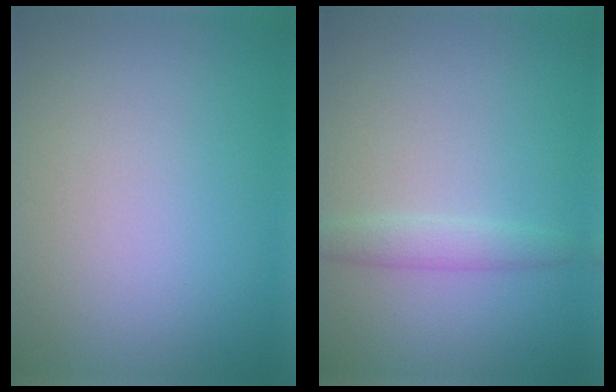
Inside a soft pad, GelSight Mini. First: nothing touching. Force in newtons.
{"total": 1.7, "press": 1.7, "slide": 0.0}